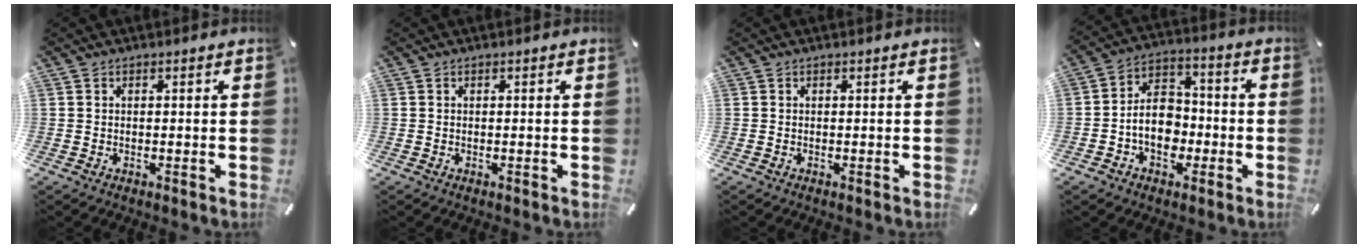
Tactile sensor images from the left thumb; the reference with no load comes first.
{"total": 0.0}
{"total": 0.0}
{"total": 10.6, "force": [-2.6, 8.3, 6.0], "torque": [-0.101, 0.023, -0.046]}